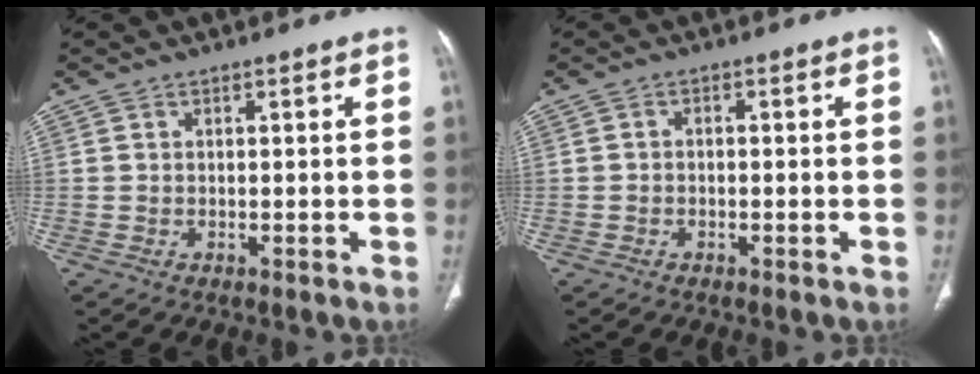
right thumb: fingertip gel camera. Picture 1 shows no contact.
{"total": 0.9, "force": [-0.3, 0.6, 0.6], "torque": [-0.005, 0.004, -0.008]}